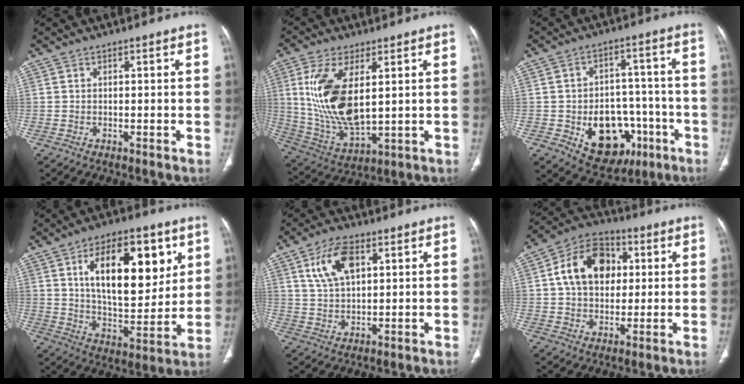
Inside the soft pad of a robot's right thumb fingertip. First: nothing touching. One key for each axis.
{"total": 16.5, "fx": 3.5, "fy": 7.5, "fz": 14.2, "tx": -0.288, "ty": -0.022, "tz": 0.084}
{"total": 16.6, "fx": -5.8, "fy": 11.7, "fz": 10.2, "tx": -0.104, "ty": 0.035, "tz": -0.068}
{"total": 21.5, "fx": 7.6, "fy": 10.6, "fz": 17.1, "tx": -0.216, "ty": -0.035, "tz": 0.128}
{"total": 9.3, "fx": 3.8, "fy": 4.9, "fz": 7.0, "tx": -0.124, "ty": -0.007, "tz": 0.073}
{"total": 14.4, "fx": 2.8, "fy": 10.5, "fz": 9.4, "tx": -0.129, "ty": 0.013, "tz": 0.036}